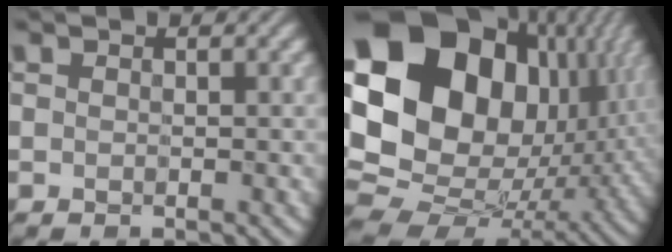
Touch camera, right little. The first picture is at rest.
{"total": 22.9, "force": [5.4, 17.7, 13.5], "torque": [-0.320, 0.031, 0.115]}